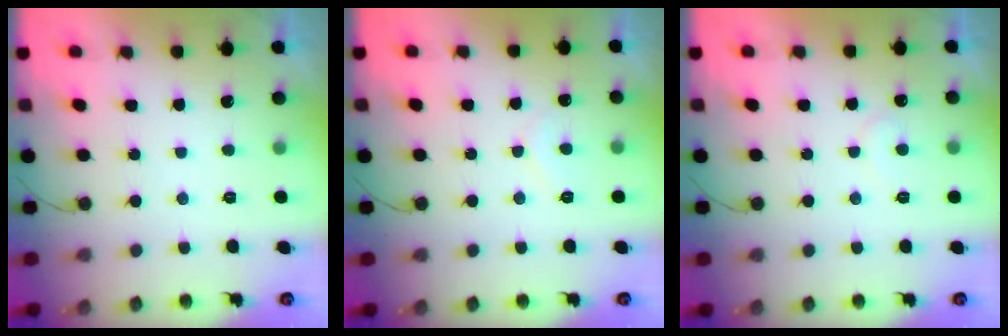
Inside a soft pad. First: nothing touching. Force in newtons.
{"total": 4.8, "press": 4.8, "slide": 0.5}
{"total": 6.3, "press": 6.3, "slide": 0.5}